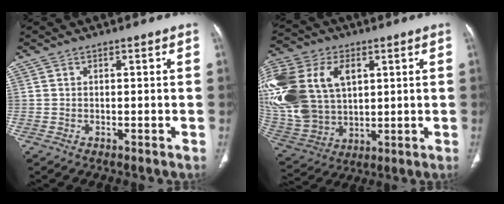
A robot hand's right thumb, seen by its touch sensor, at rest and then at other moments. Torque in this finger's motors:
{"motor_torque": [1.41, 1.58, 1.79, 0.98, 0.26]}